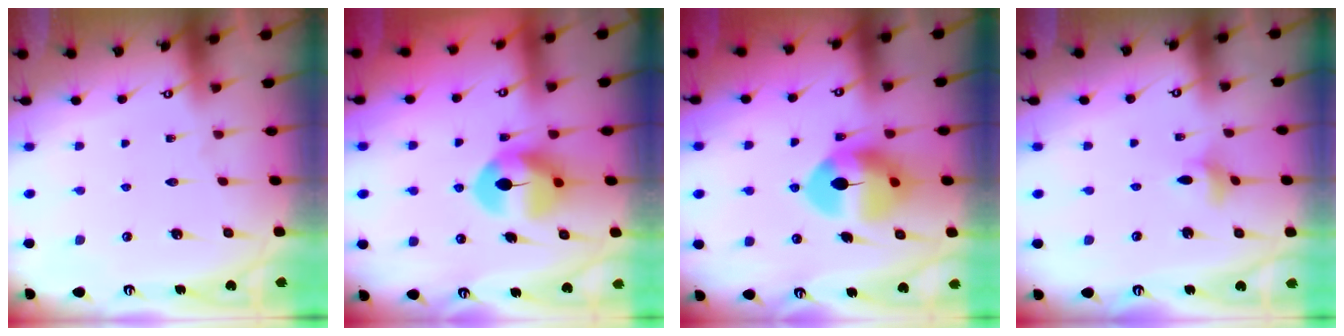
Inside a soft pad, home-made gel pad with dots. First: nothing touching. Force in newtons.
{"total": 8.1, "press": 8.0, "slide": 1.4}
{"total": 10.3, "press": 10.1, "slide": 1.7}
{"total": 4.4, "press": 4.3, "slide": 0.4}